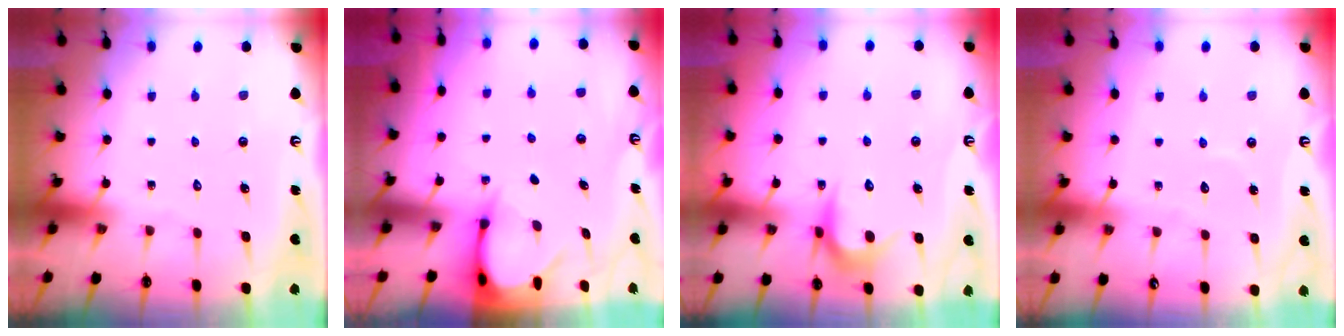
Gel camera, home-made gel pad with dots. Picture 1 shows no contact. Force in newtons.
{"total": 3.4, "press": 3.4, "slide": 0.3}
{"total": 7.9, "press": 7.9, "slide": 0.6}
{"total": 3.7, "press": 3.7, "slide": 0.3}